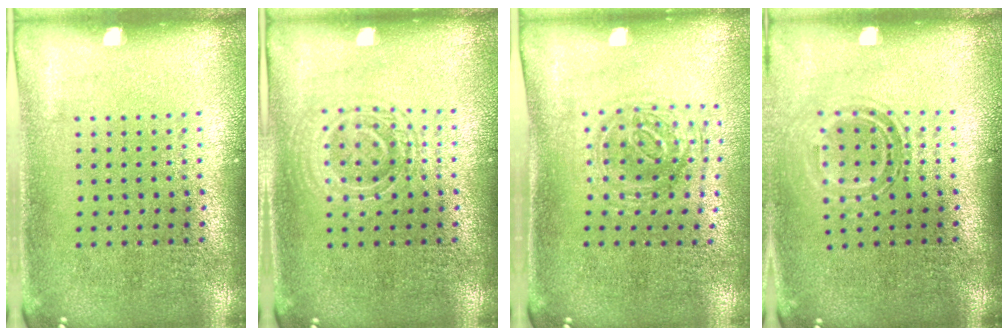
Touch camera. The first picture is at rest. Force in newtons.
{"total": 1.3, "press": 1.2, "slide": 0.4}
{"total": 1.1, "press": 1.0, "slide": 0.3}
{"total": 1.5, "press": 1.1, "slide": 1.0}